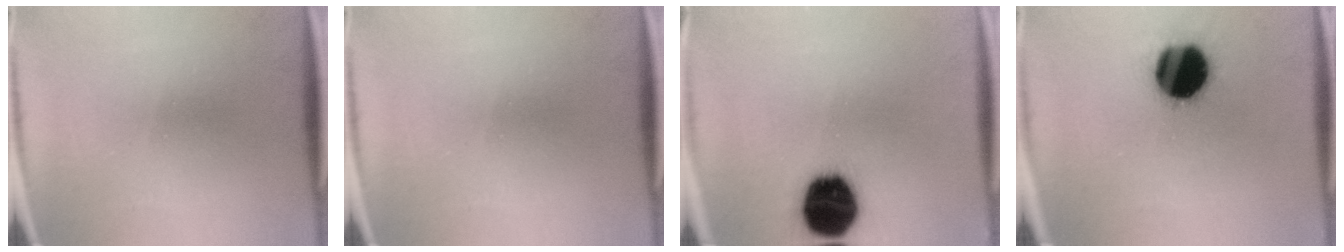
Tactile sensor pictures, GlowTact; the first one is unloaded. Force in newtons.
{"total": 0.0}
{"total": 18.2}
{"total": 19.4}